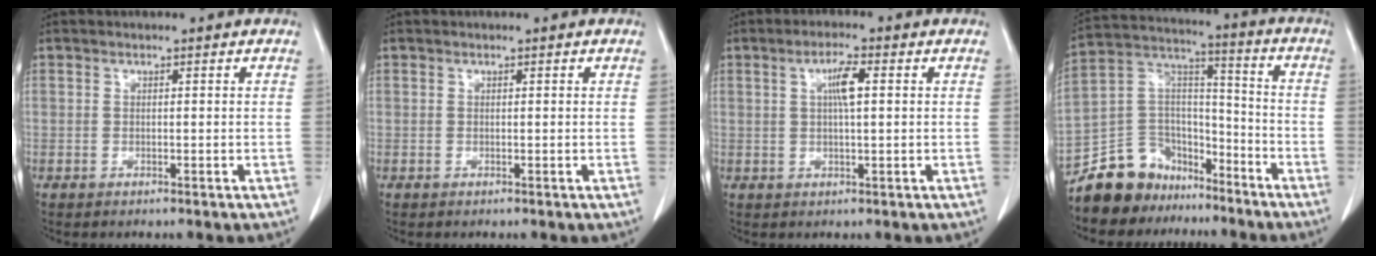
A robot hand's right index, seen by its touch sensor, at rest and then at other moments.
{"total": 0.0}
{"total": 4.0, "force": [1.0, 0.5, 3.9], "torque": [-0.072, 0.005, 0.017]}
{"total": 13.0, "force": [-10.3, 7.8, 2.0], "torque": [-0.044, 0.076, -0.183]}